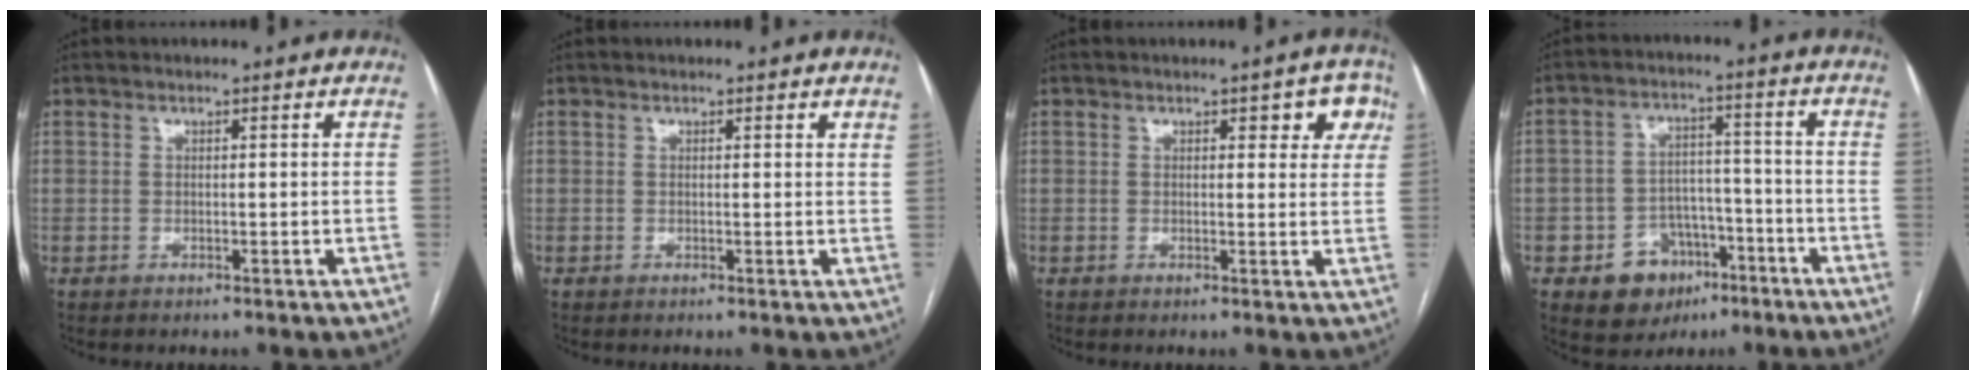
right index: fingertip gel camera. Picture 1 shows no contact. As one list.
[{"total": 1.0, "force": [0.8, 0.4, 0.6], "torque": [-0.006, 0.002, 0.003]}, {"total": 4.6, "force": [2.1, 2.1, 3.5], "torque": [-0.024, 0.014, 0.018]}, {"total": 8.9, "force": [-4.5, 7.0, 3.2], "torque": [-0.045, 0.023, -0.061]}]